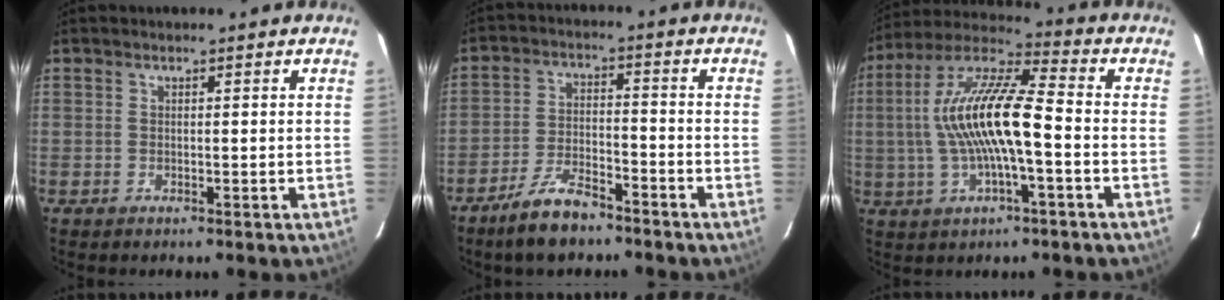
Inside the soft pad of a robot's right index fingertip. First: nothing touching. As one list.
[{"total": 8.9, "force": [-6.9, 2.9, 4.8], "torque": [-0.112, 0.001, -0.123]}, {"total": 15.7, "force": [-1.4, 3.5, 15.2], "torque": [-0.293, 0.012, -0.031]}]